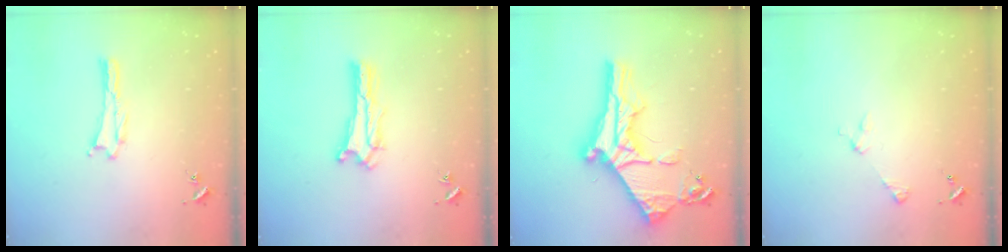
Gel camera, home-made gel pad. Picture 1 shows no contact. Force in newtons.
{"total": 0.9, "press": 0.9, "slide": 0.2}
{"total": 11.5, "press": 11.5, "slide": 1.2}
{"total": 2.9, "press": 2.9, "slide": 0.3}